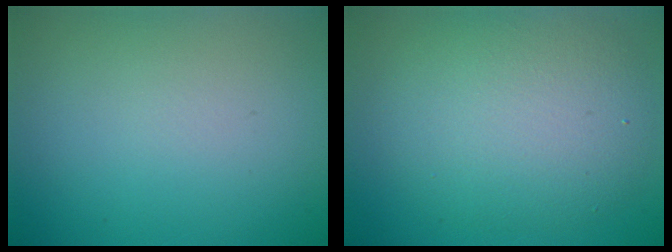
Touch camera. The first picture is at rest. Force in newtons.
{"total": 6.4, "press": 6.4, "slide": 0.7}